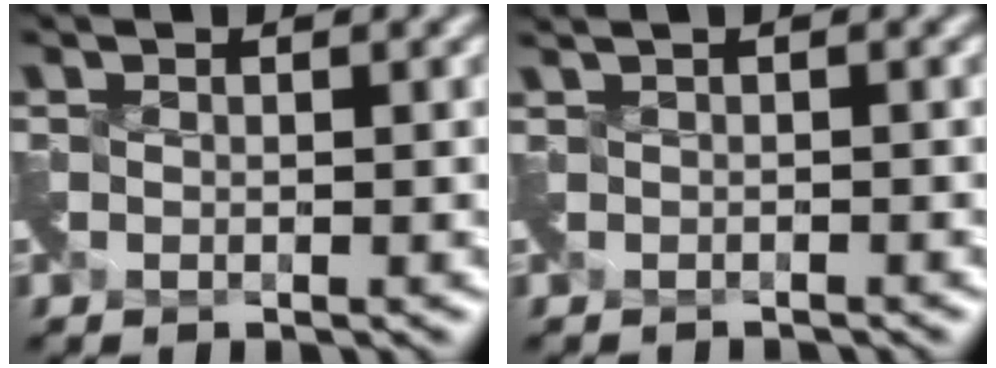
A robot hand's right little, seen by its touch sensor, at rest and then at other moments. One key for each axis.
{"total": 1.2, "fx": -0.8, "fy": 0.3, "fz": 0.9, "tx": -0.017, "ty": -0.015, "tz": -0.018}